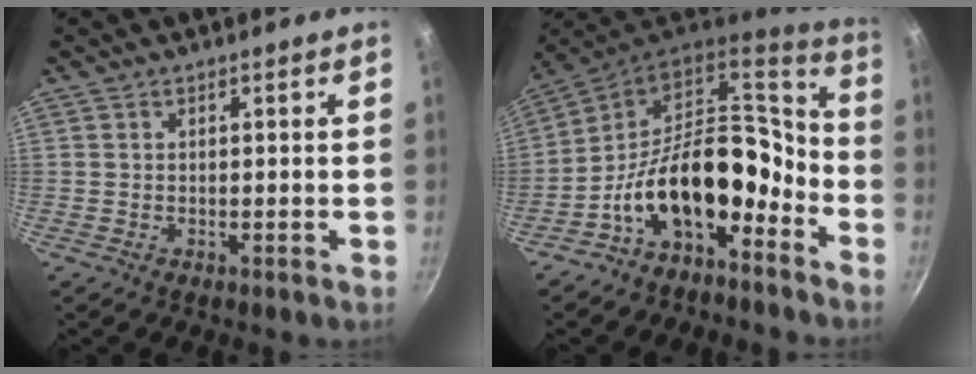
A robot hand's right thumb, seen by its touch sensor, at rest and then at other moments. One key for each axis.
{"total": 17.9, "fx": -7.1, "fy": 10.4, "fz": 12.6, "tx": -0.167, "ty": 0.085, "tz": -0.136}